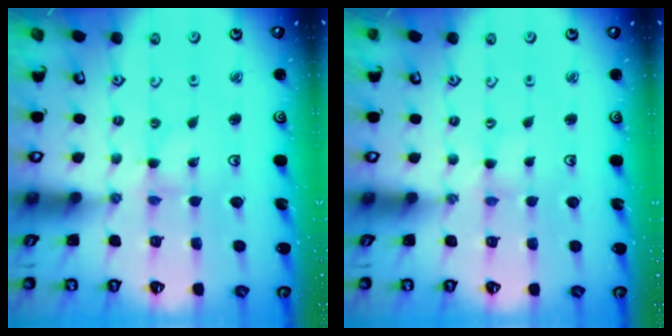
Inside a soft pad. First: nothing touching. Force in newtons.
{"total": 0.7, "press": 0.7, "slide": 0.1}